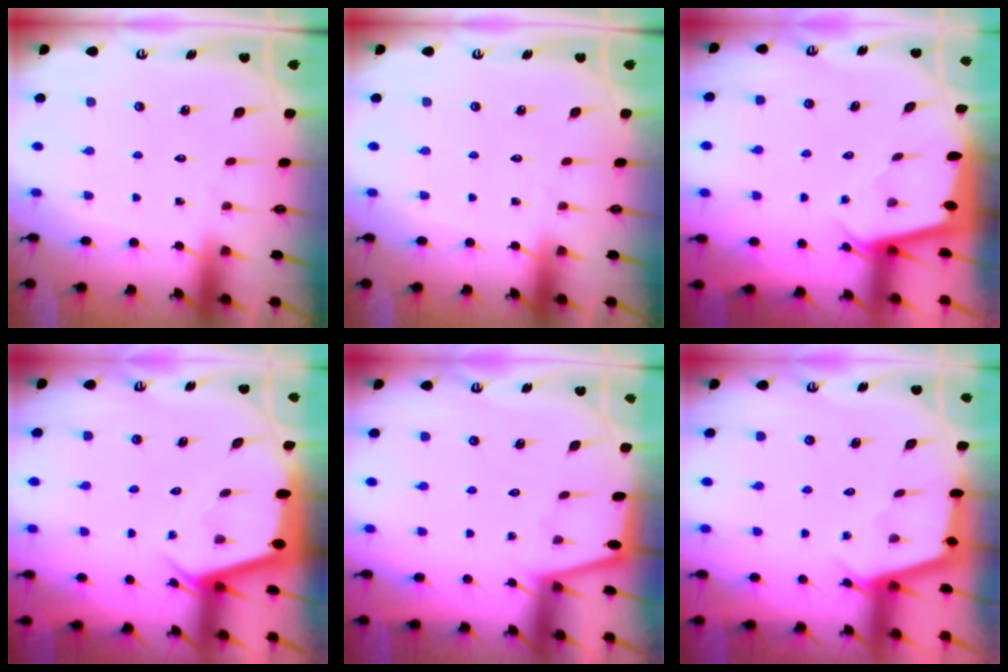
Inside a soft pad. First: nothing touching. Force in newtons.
{"total": 0.0}
{"total": 2.0, "press": 2.0, "slide": 0.2}
{"total": 2.3, "press": 2.3, "slide": 0.2}
{"total": 1.3, "press": 1.2, "slide": 0.2}
{"total": 2.8, "press": 2.8, "slide": 0.4}